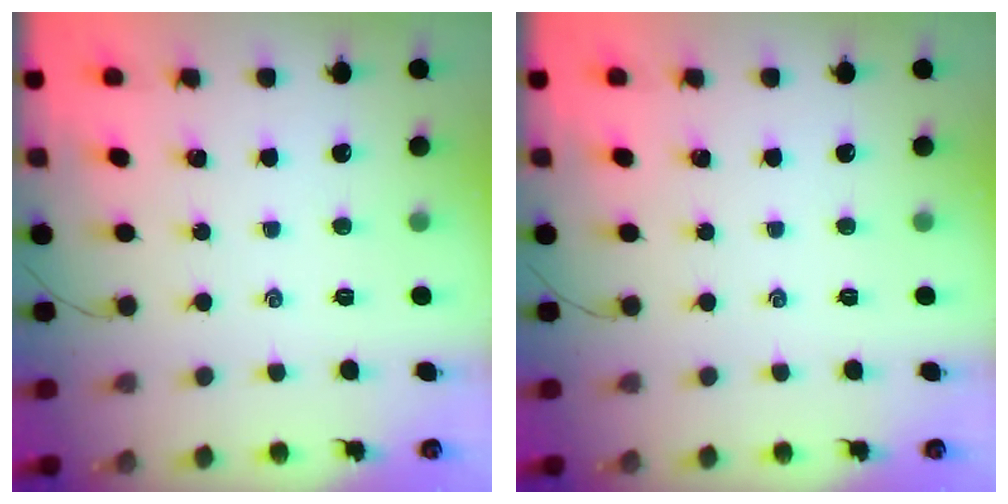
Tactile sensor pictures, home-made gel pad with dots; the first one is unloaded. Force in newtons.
{"total": 0.0}